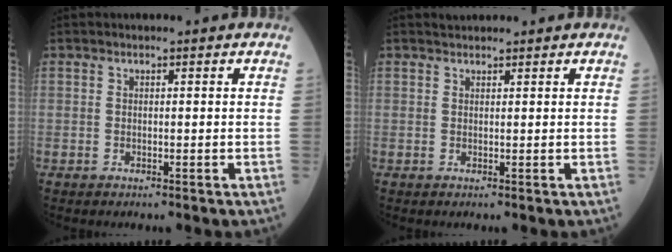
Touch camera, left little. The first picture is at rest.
{"total": 1.0, "force": [1.0, 0.3, 0.1], "torque": [-0.010, 0.011, 0.019]}